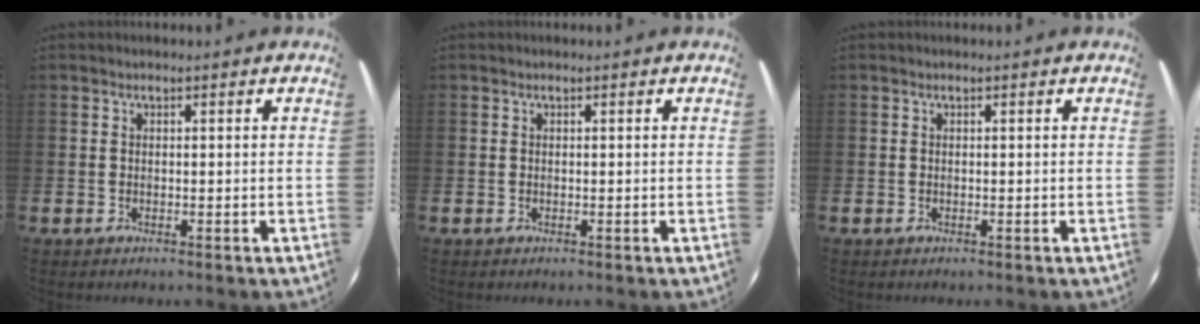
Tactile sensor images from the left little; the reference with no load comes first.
{"total": 0.0}
{"total": 0.0}